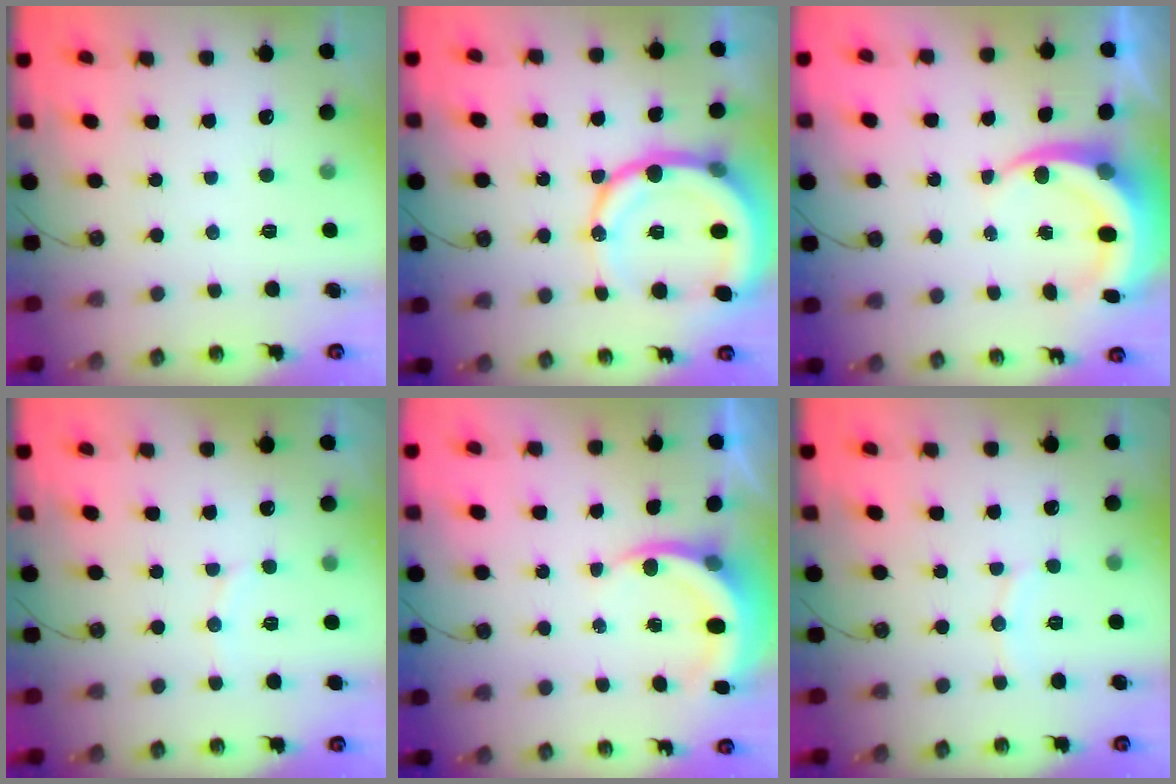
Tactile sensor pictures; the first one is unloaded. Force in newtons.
{"total": 19.2, "press": 18.9, "slide": 3.4}
{"total": 7.4, "press": 7.4, "slide": 0.8}
{"total": 5.1, "press": 4.9, "slide": 1.2}
{"total": 5.1, "press": 5.1, "slide": 0.5}
{"total": 6.8, "press": 6.8, "slide": 0.5}